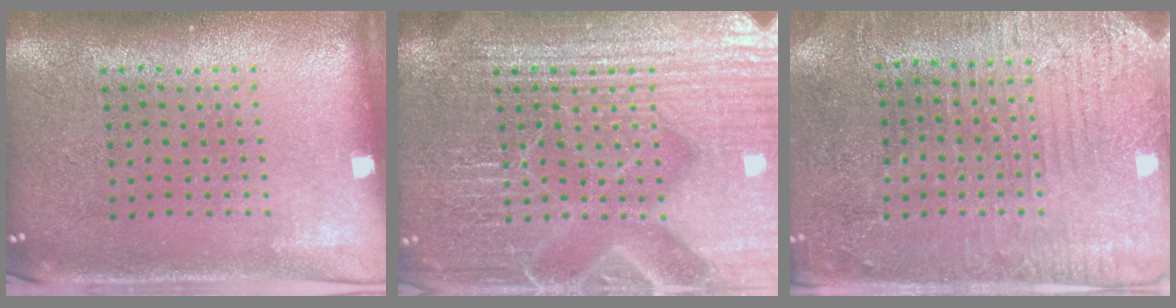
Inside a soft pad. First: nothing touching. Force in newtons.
{"total": 7.5, "press": 7.5, "slide": 1.0}
{"total": 2.9, "press": 2.7, "slide": 0.9}